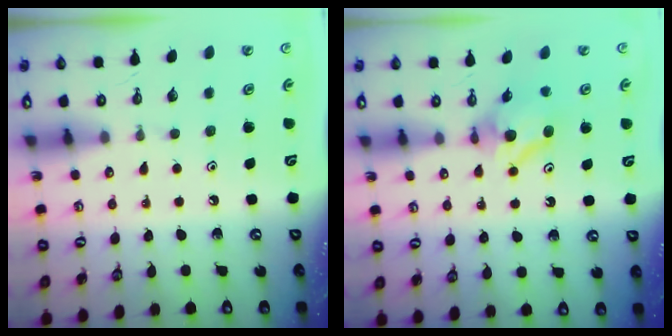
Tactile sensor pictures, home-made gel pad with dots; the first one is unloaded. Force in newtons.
{"total": 7.7, "press": 7.7, "slide": 0.6}